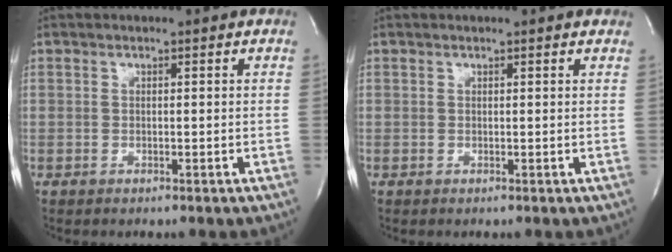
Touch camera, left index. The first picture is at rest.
{"total": 1.5, "force": [1.3, 0.6, 0.5], "torque": [-0.007, 0.004, 0.005]}